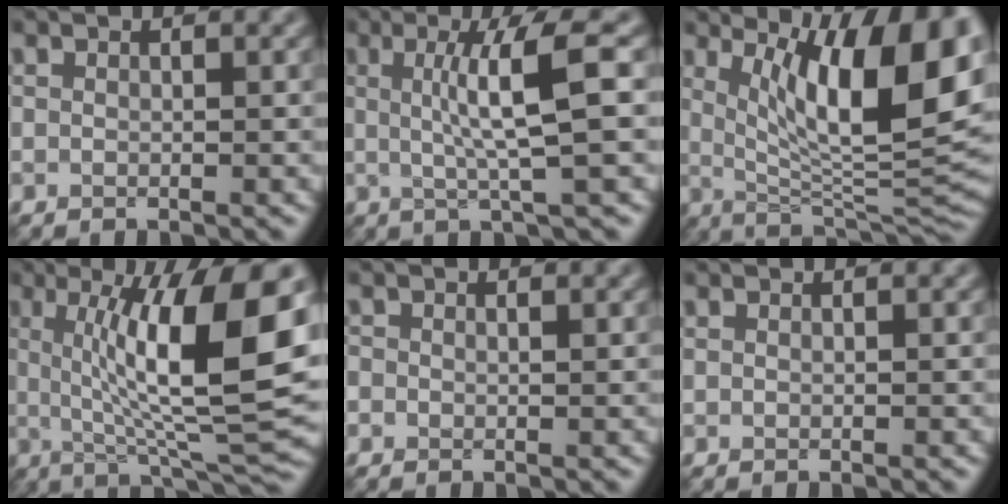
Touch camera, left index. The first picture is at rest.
{"total": 5.8, "force": [0.6, 0.8, 5.7], "torque": [-0.094, 0.005, 0.012]}
{"total": 14.0, "force": [4.2, 4.1, 12.6], "torque": [-0.167, -0.007, 0.070]}
{"total": 12.7, "force": [1.9, 2.9, 12.2], "torque": [-0.177, 0.000, 0.035]}
{"total": 1.2, "force": [0.0, 1.1, 0.5], "torque": [0.003, 0.001, -0.004]}
{"total": 0.0}